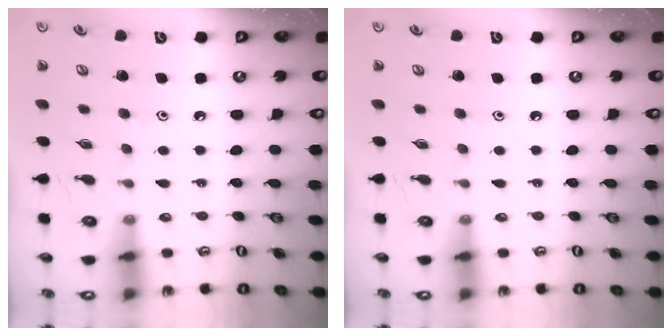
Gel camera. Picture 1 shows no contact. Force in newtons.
{"total": 0.0}